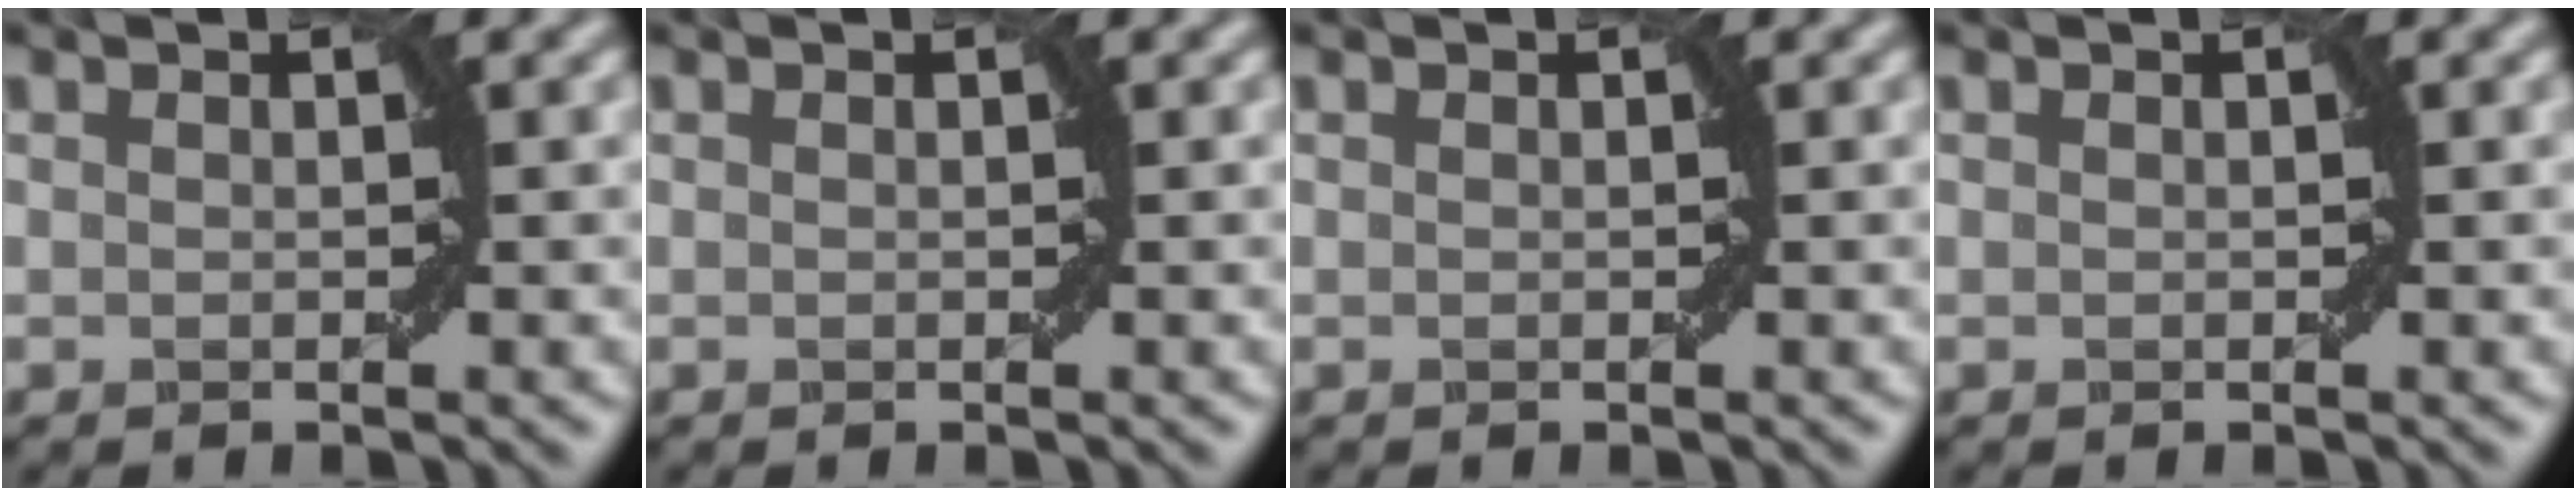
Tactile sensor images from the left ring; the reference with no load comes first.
{"total": 0.0}
{"total": 0.0}
{"total": 0.0}